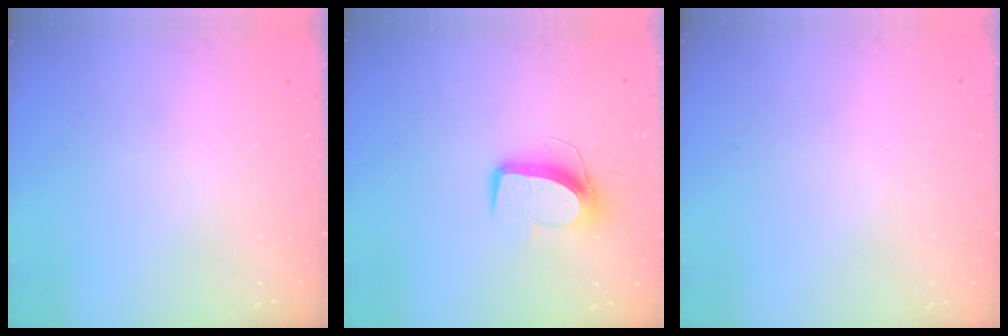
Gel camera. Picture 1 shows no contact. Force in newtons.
{"total": 10.5, "press": 10.5, "slide": 0.8}
{"total": 0.0}